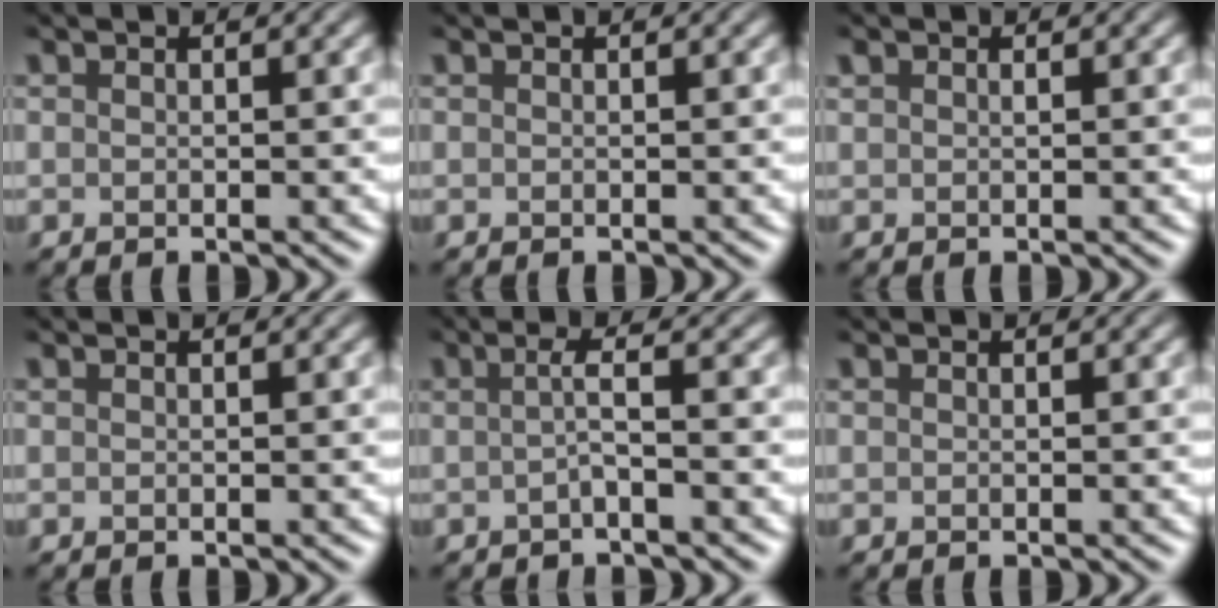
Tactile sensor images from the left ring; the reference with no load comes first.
{"total": 0.0}
{"total": 0.6, "force": [0.3, 0.3, 0.3], "torque": [-0.008, 0.001, 0.006]}
{"total": 0.0}
{"total": 2.1, "force": [-0.4, 0.3, 2.0], "torque": [-0.035, -0.002, -0.012]}
{"total": 0.0}